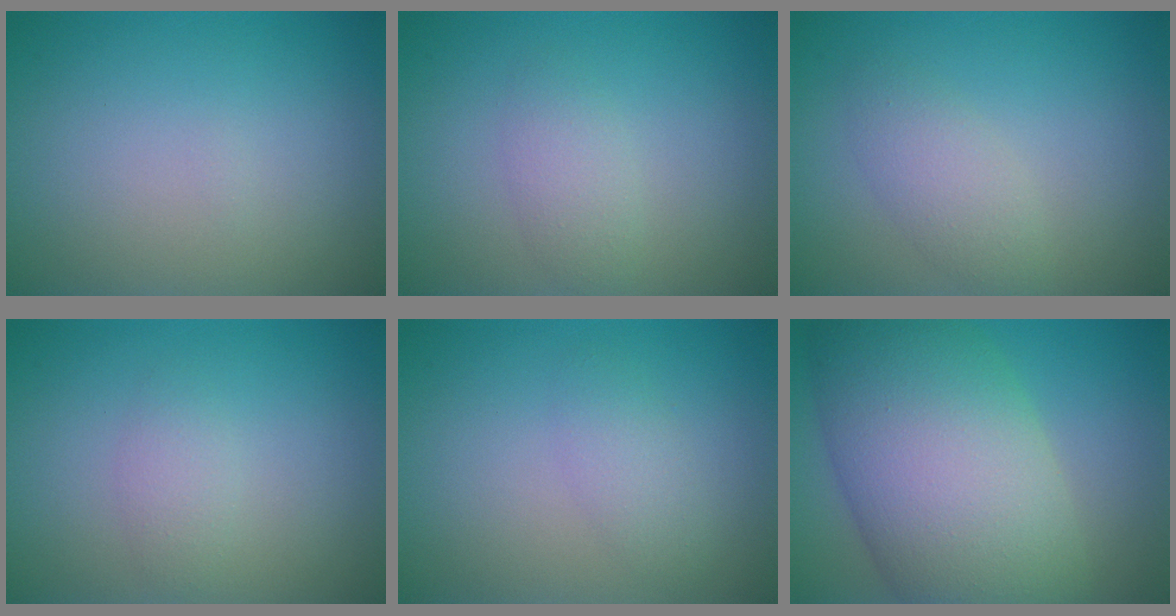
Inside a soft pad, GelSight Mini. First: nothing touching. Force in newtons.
{"total": 1.8, "press": 1.8, "slide": 0.1}
{"total": 2.4, "press": 2.4, "slide": 0.0}
{"total": 1.4, "press": 1.4, "slide": 0.0}
{"total": 1.7, "press": 1.7, "slide": 0.1}
{"total": 13.8, "press": 13.8, "slide": 0.7}